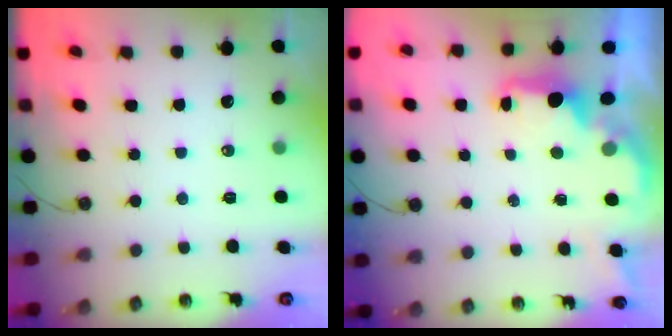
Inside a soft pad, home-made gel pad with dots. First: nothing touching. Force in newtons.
{"total": 1.9, "press": 1.8, "slide": 0.7}